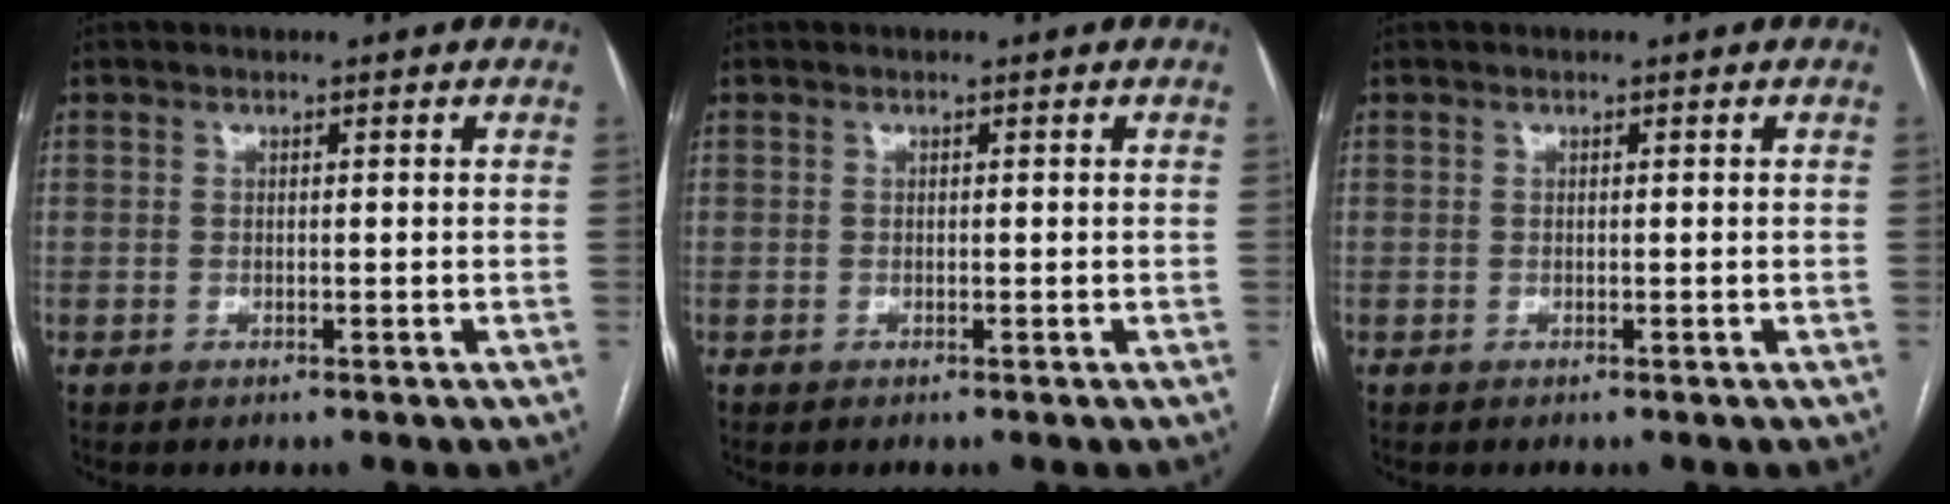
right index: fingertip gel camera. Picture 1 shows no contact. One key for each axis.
{"total": 0.0}
{"total": 0.0}